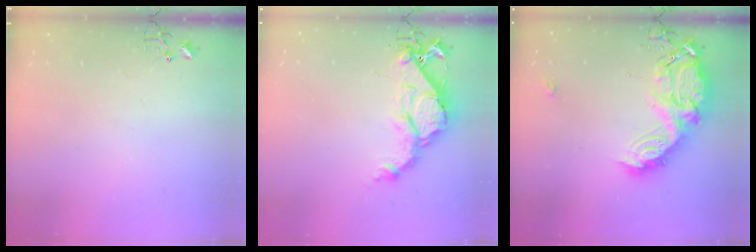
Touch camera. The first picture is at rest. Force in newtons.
{"total": 13.7, "press": 13.6, "slide": 1.3}
{"total": 22.1, "press": 22.0, "slide": 2.0}